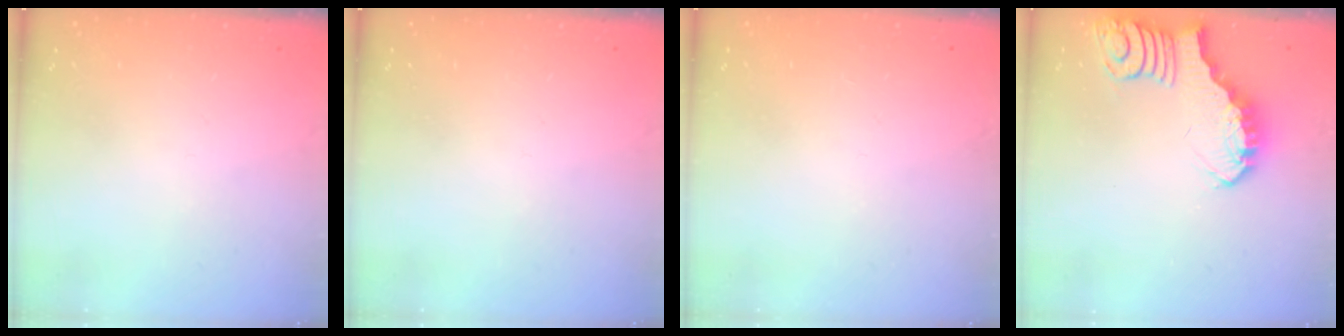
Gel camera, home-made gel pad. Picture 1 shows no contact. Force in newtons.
{"total": 0.0}
{"total": 1.5, "press": 1.5, "slide": 0.1}
{"total": 3.0, "press": 3.0, "slide": 0.5}